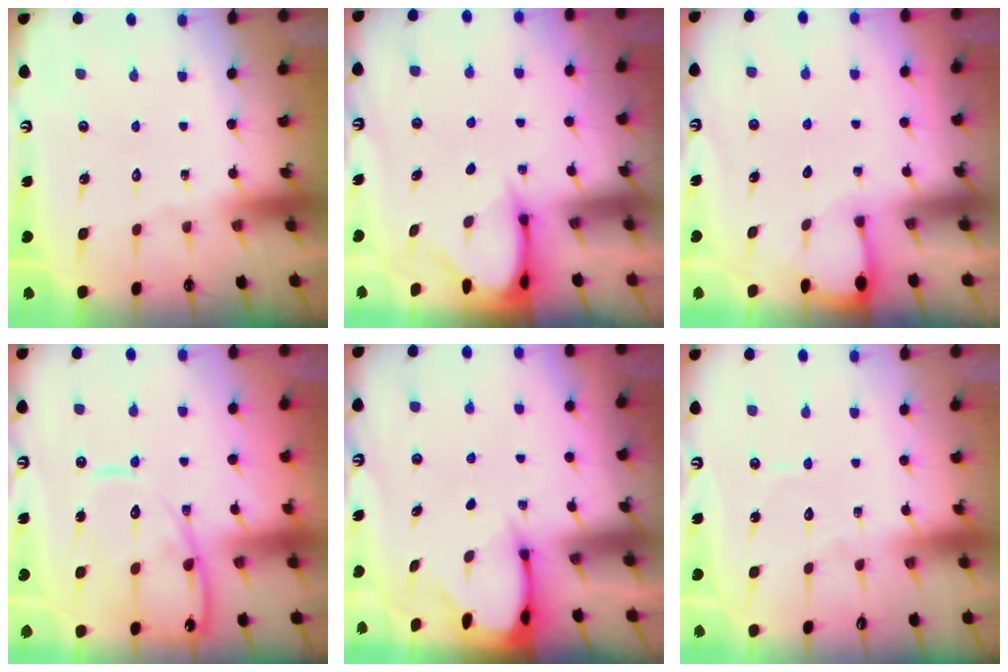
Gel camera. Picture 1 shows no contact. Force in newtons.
{"total": 3.7, "press": 3.7, "slide": 0.3}
{"total": 1.3, "press": 1.3, "slide": 0.2}
{"total": 14.1, "press": 14.0, "slide": 1.4}
{"total": 2.6, "press": 2.5, "slide": 0.3}
{"total": 3.6, "press": 3.6, "slide": 0.3}